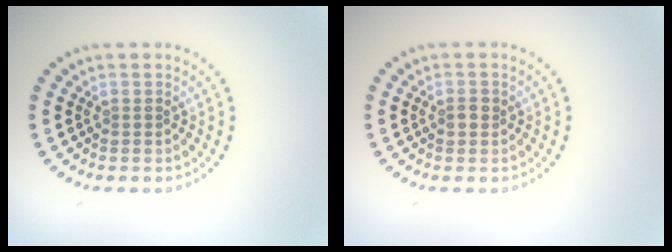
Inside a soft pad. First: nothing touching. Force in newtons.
{"total": 1.1, "press": 1.1, "slide": 0.1}